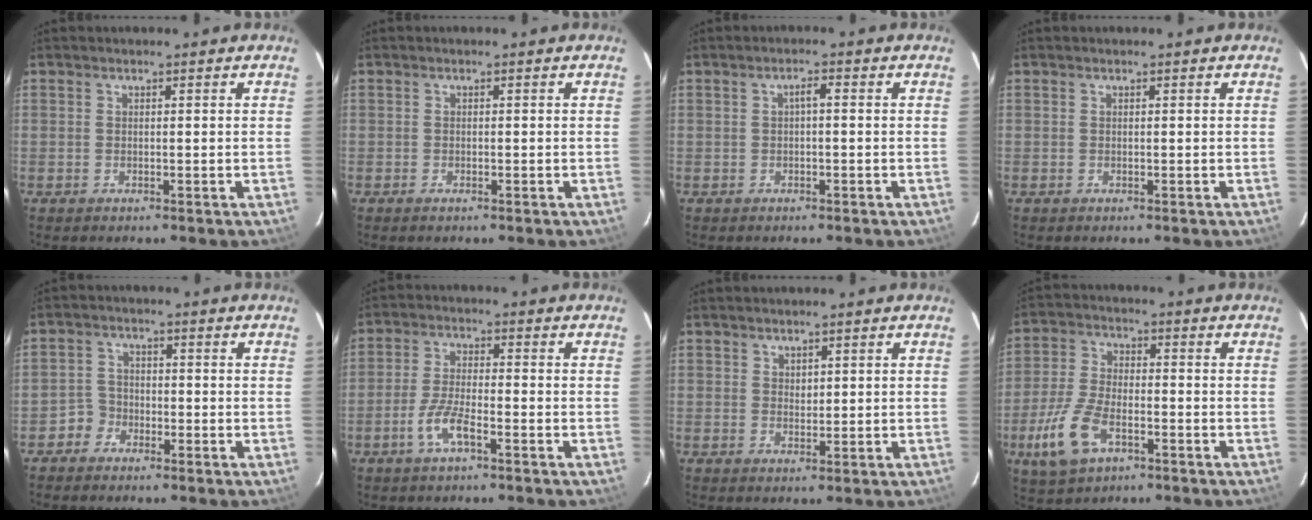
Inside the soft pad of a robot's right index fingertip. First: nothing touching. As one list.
[{"total": 0.7, "force": [-0.5, 0.3, 0.3], "torque": [-0.007, -0.001, -0.011]}, {"total": 1.4, "force": [-0.1, 0.4, 1.3], "torque": [-0.025, 0.009, -0.002]}, {"total": 0.0}, {"total": 3.3, "force": [-2.1, 2.5, -0.4], "torque": [0.006, 0.017, -0.041]}, {"total": 5.6, "force": [-3.2, 1.3, 4.4], "torque": [-0.101, -0.002, -0.063]}, {"total": 1.2, "force": [0.9, 0.8, 0.3], "torque": [-0.002, 0.002, 0.016]}, {"total": 11.2, "force": [-5.1, 5.7, 8.2], "torque": [-0.189, -0.005, -0.093]}]